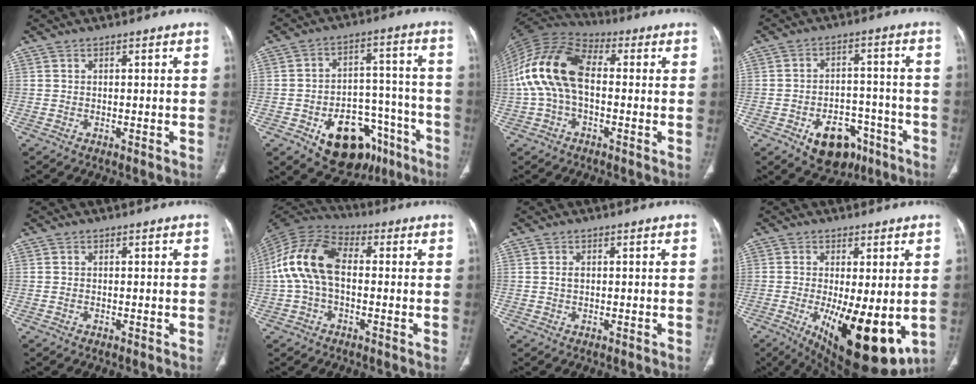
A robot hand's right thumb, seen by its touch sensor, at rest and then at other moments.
{"total": 18.5, "force": [-9.8, 11.6, 10.6], "torque": [-0.104, 0.078, -0.133]}
{"total": 15.1, "force": [-0.1, 8.9, 12.2], "torque": [-0.246, 0.037, -0.012]}
{"total": 11.8, "force": [-6.2, 7.8, 6.3], "torque": [-0.053, 0.041, -0.081]}
{"total": 0.0}
{"total": 13.2, "force": [0.1, 8.0, 10.5], "torque": [-0.210, 0.034, -0.008]}
{"total": 1.0, "force": [0.1, 0.7, 0.7], "torque": [-0.014, 0.002, 0.001]}
{"total": 17.1, "force": [-4.0, 6.3, 15.4], "torque": [-0.213, -0.031, -0.038]}